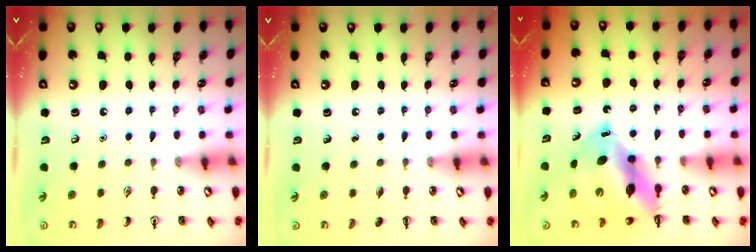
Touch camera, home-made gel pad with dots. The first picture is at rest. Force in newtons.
{"total": 0.0}
{"total": 13.0, "press": 12.5, "slide": 3.7}